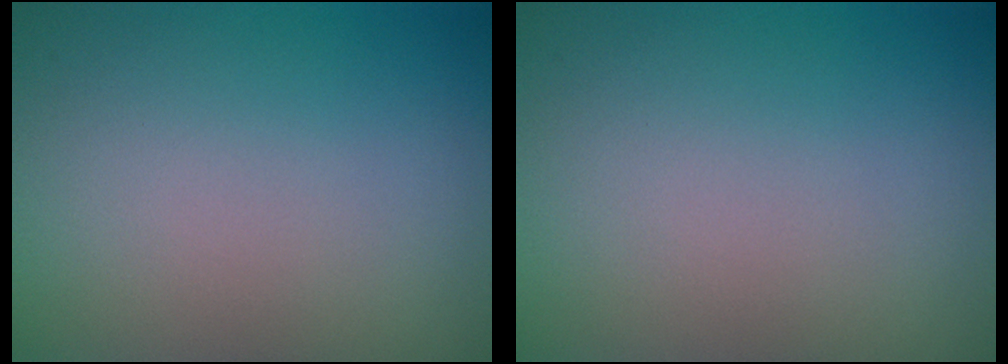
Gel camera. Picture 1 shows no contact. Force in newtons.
{"total": 0.0}